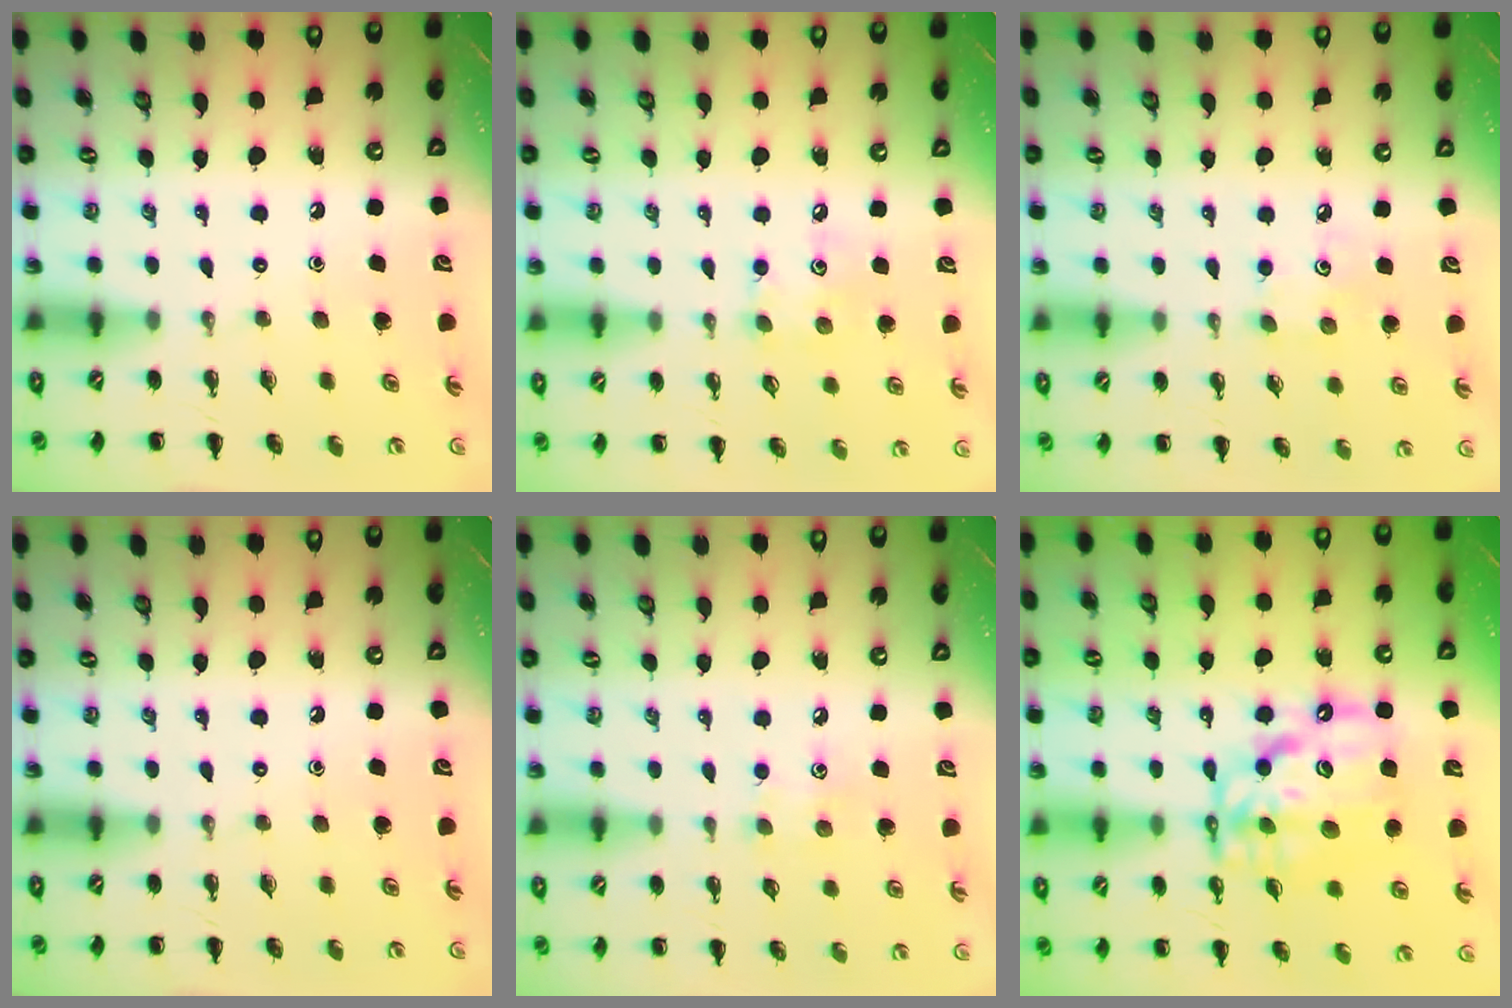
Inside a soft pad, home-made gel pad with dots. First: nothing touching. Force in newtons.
{"total": 5.1, "press": 5.0, "slide": 0.8}
{"total": 4.4, "press": 4.3, "slide": 0.9}
{"total": 0.0}
{"total": 4.5, "press": 4.4, "slide": 1.2}
{"total": 14.0, "press": 13.5, "slide": 3.9}